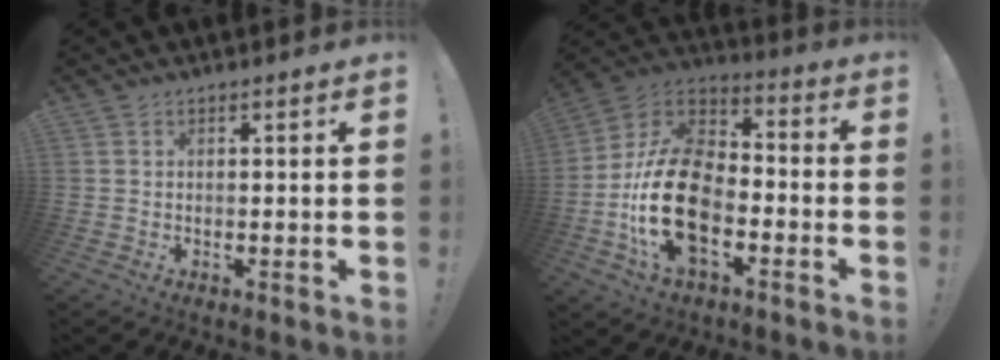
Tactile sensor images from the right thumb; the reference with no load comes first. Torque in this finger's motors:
{"motor_torque": [2.47, 2.54, 1.52, -1.25, 0.70]}